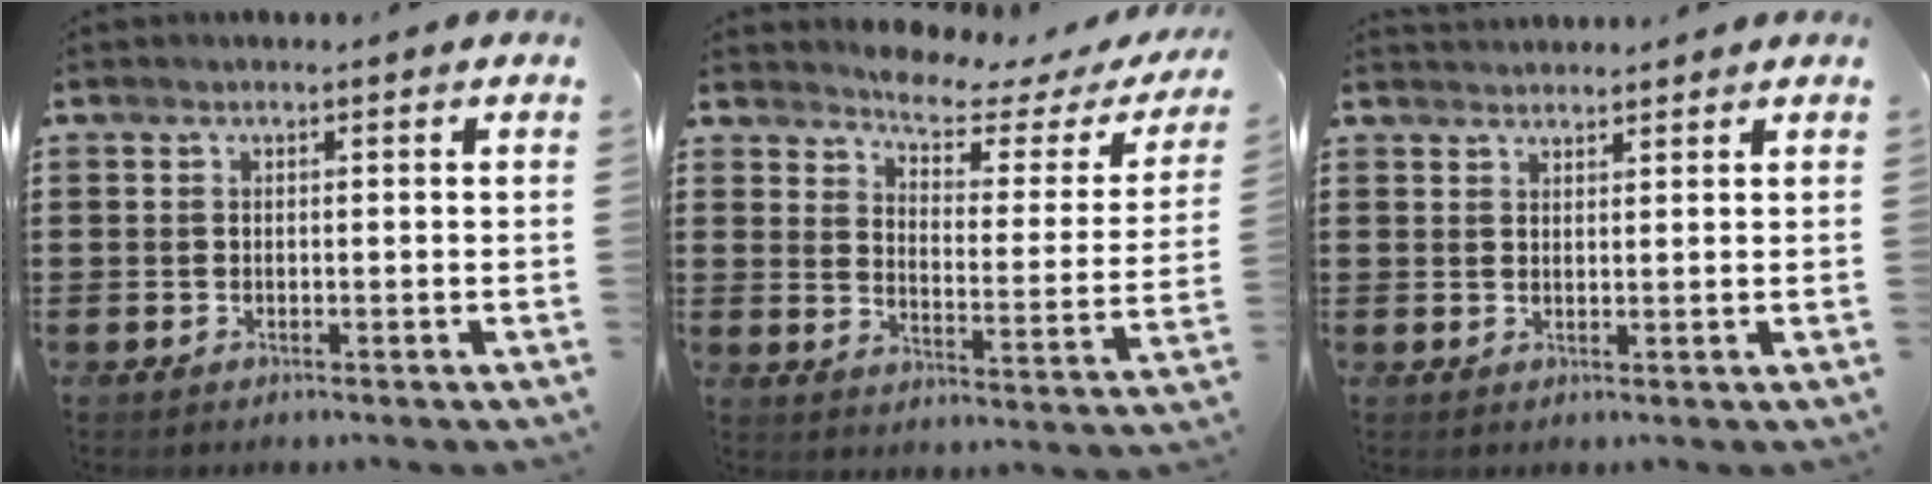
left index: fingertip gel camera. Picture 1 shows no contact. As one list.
[{"total": 4.6, "force": [4.3, 0.6, 1.6], "torque": [-0.052, -0.035, 0.065]}, {"total": 1.7, "force": [1.7, 0.1, -0.2], "torque": [0.000, 0.000, 0.034]}]